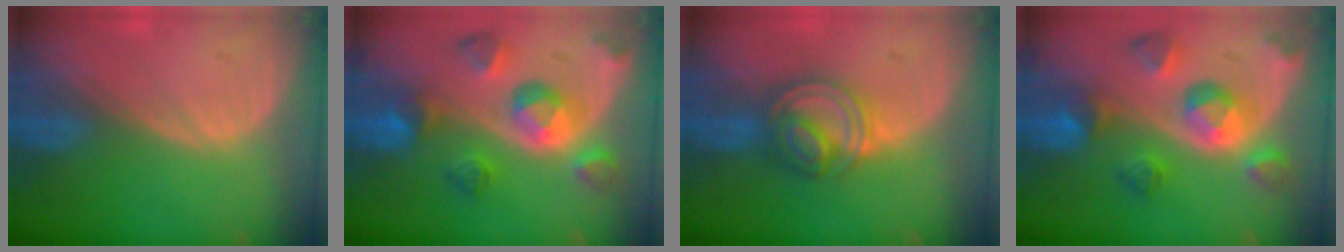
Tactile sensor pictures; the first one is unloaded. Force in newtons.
{"total": 9.7, "press": 8.8, "slide": 4.1}
{"total": 6.8, "press": 6.2, "slide": 2.6}
{"total": 9.7, "press": 8.8, "slide": 4.1}